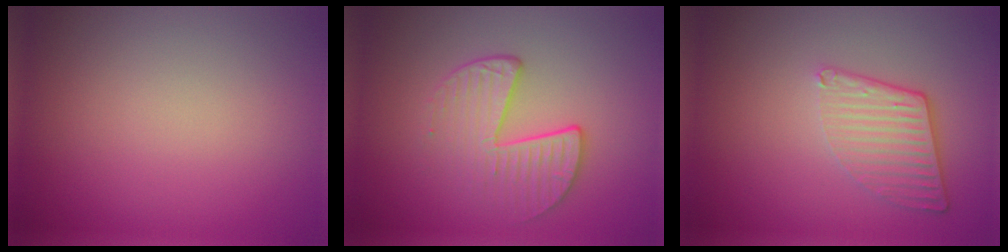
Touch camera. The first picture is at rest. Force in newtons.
{"total": 3.5, "press": 2.9, "slide": 2.0}
{"total": 3.6, "press": 2.6, "slide": 2.4}